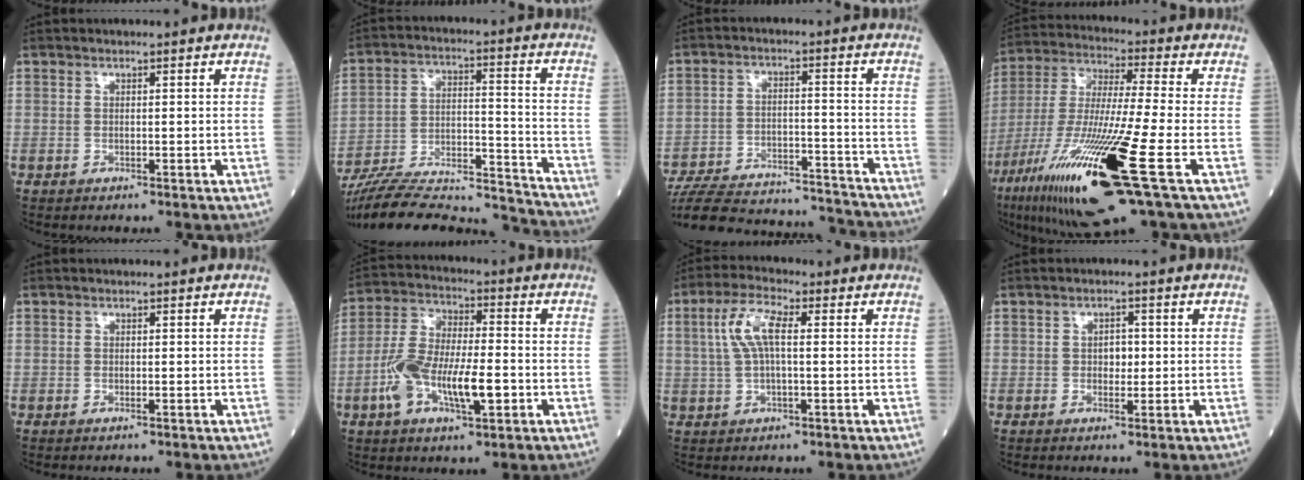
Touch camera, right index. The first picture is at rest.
{"total": 24.6, "force": [-23.2, 2.3, 8.0], "torque": [-0.137, -0.003, -0.356]}
{"total": 22.5, "force": [-21.3, 3.4, 6.2], "torque": [-0.119, -0.006, -0.305]}
{"total": 22.2, "force": [-9.6, 0.8, 20.0], "torque": [-0.395, -0.055, -0.177]}
{"total": 0.0}
{"total": 12.5, "force": [-3.4, 4.1, 11.3], "torque": [-0.228, 0.010, -0.062]}
{"total": 6.4, "force": [1.2, 1.6, 6.1], "torque": [-0.135, 0.020, 0.026]}
{"total": 2.1, "force": [0.0, 1.3, 1.7], "torque": [-0.022, 0.002, 0.000]}